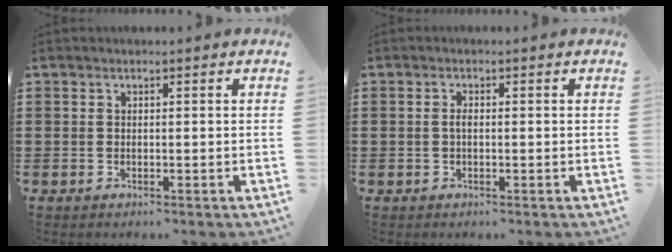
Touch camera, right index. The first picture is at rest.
{"total": 1.2, "force": [-0.1, 0.4, 1.1], "torque": [-0.022, -0.001, -0.003]}